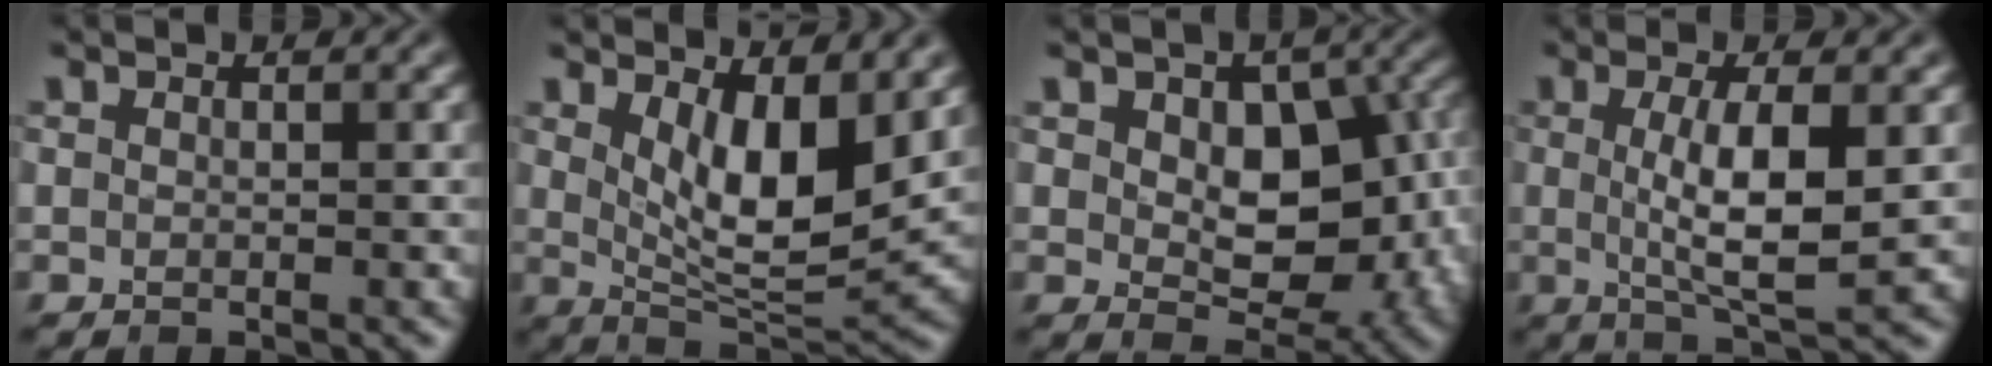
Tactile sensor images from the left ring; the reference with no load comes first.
{"total": 7.3, "force": [2.1, 2.8, 6.4], "torque": [-0.111, -0.024, 0.043]}
{"total": 9.1, "force": [0.5, 5.9, 6.9], "torque": [-0.105, -0.011, 0.017]}
{"total": 5.8, "force": [0.3, 1.4, 5.7], "torque": [-0.103, -0.007, 0.009]}